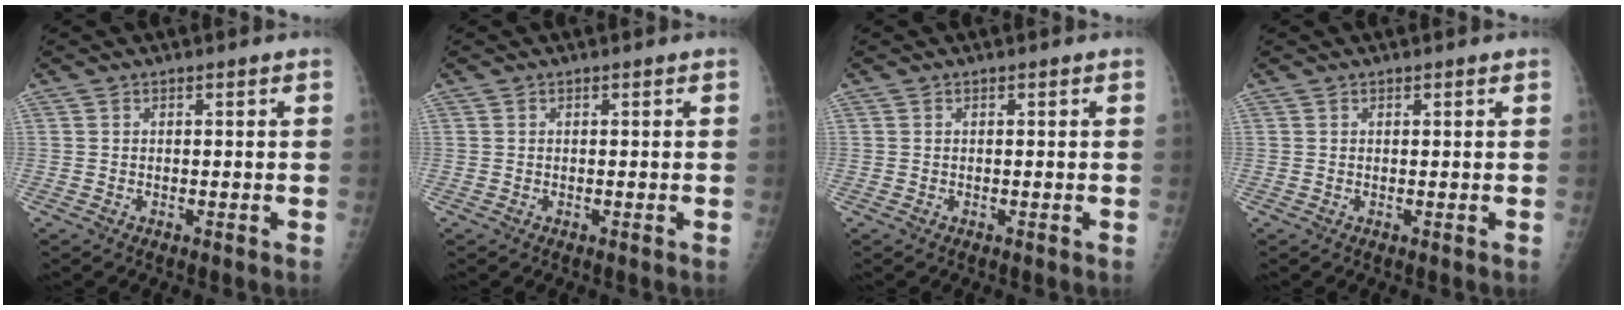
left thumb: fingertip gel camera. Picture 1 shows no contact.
{"total": 0.0}
{"total": 0.0}
{"total": 0.6, "force": [0.5, 0.2, 0.1], "torque": [-0.004, -0.002, 0.008]}